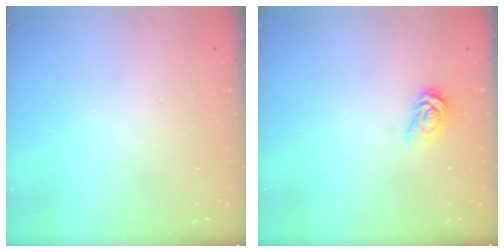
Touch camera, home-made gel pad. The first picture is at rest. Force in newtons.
{"total": 4.2, "press": 4.1, "slide": 0.4}